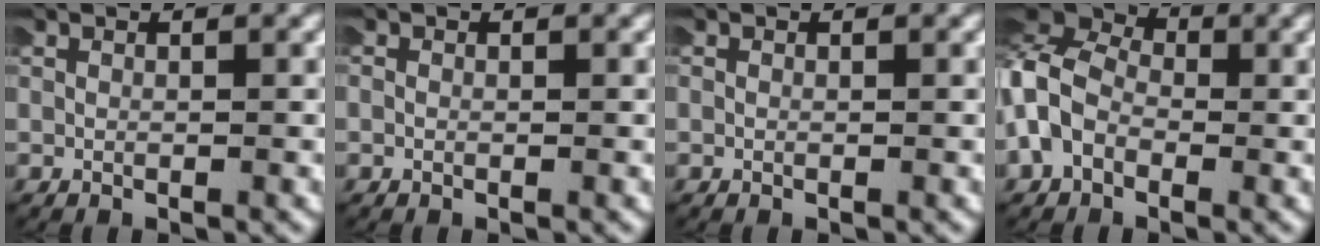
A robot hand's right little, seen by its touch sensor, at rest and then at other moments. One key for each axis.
{"total": 0.6, "fx": -0.1, "fy": 0.5, "fz": 0.2, "tx": -0.005, "ty": 0.001, "tz": -0.004}
{"total": 0.0}
{"total": 8.2, "fx": 0.7, "fy": 7.0, "fz": 4.3, "tx": -0.112, "ty": 0.000, "tz": 0.001}